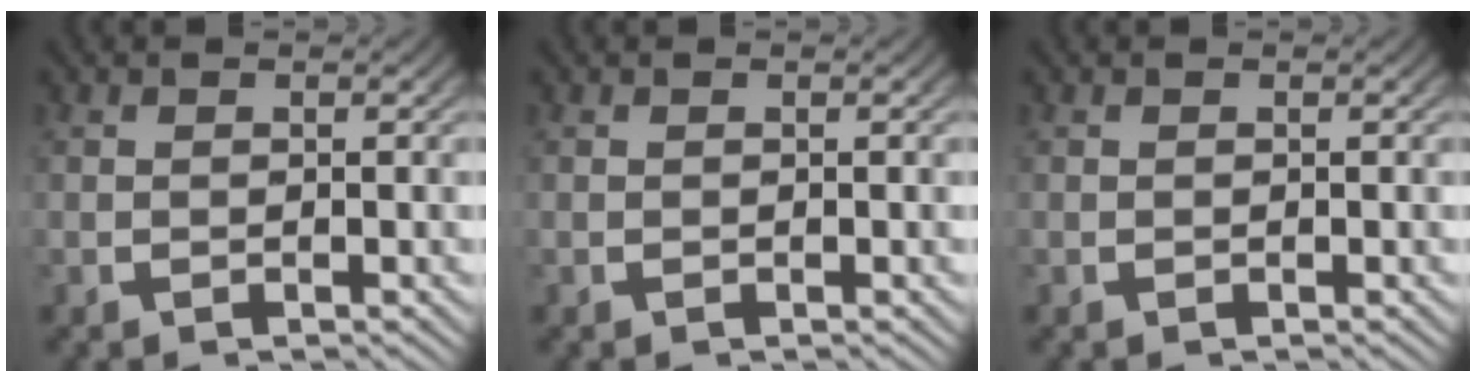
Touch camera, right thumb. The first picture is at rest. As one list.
[{"total": 0.0}, {"total": 0.0}]